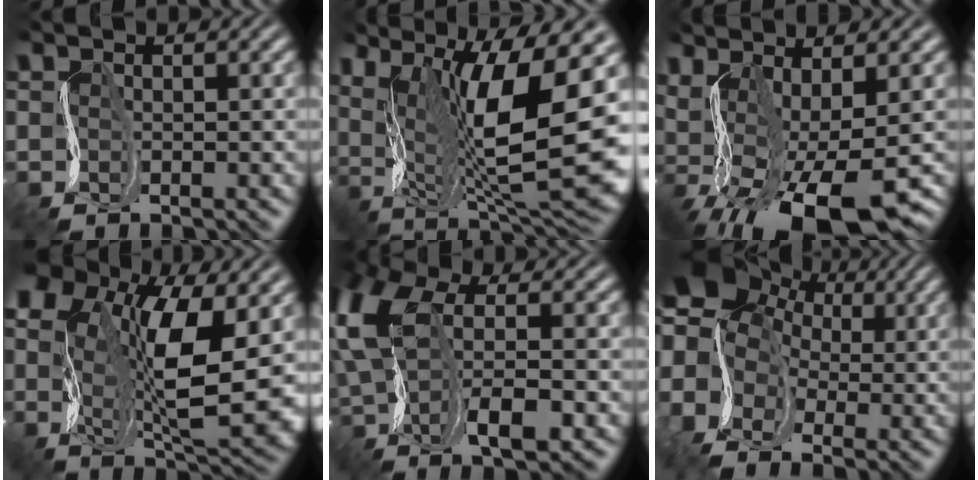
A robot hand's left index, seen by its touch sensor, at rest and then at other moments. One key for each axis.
{"total": 15.2, "fx": 2.0, "fy": 4.5, "fz": 14.4, "tx": -0.234, "ty": 0.008, "tz": 0.043}
{"total": 11.3, "fx": -3.0, "fy": 3.4, "fz": 10.4, "tx": -0.160, "ty": -0.009, "tz": -0.037}
{"total": 12.6, "fx": 1.0, "fy": 6.3, "fz": 10.9, "tx": -0.206, "ty": -0.013, "tz": 0.019}
{"total": 7.7, "fx": 1.1, "fy": 3.6, "fz": 6.7, "tx": -0.153, "ty": 0.013, "tz": 0.006}
{"total": 9.6, "fx": 1.7, "fy": 7.8, "fz": 5.4, "tx": -0.100, "ty": 0.029, "tz": 0.007}